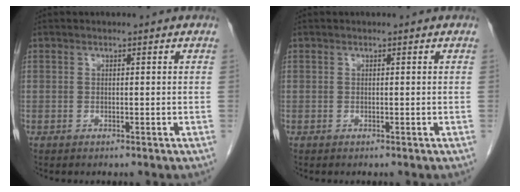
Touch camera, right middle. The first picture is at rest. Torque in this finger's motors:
{"motor_torque": [0.67, -0.37, 0.09, 0.07]}